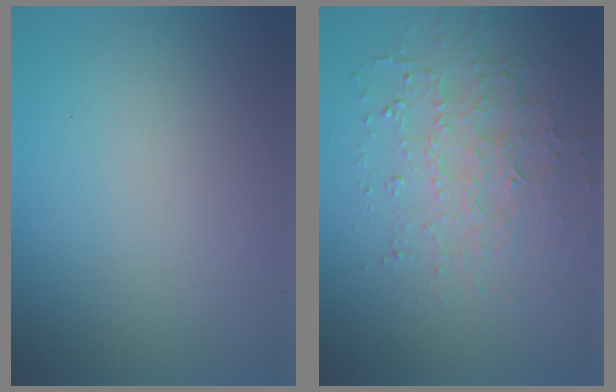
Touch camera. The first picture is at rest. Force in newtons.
{"total": 4.2, "press": 3.8, "slide": 1.6}